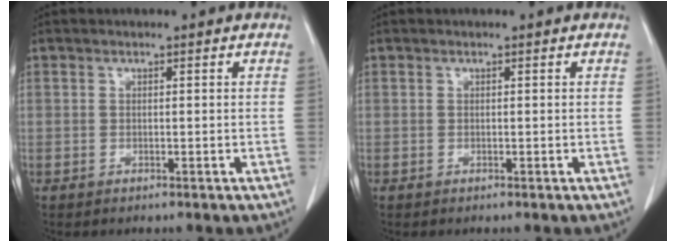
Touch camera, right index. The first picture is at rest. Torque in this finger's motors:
{"motor_torque": [0.00, 0.00, 0.00, 0.00]}